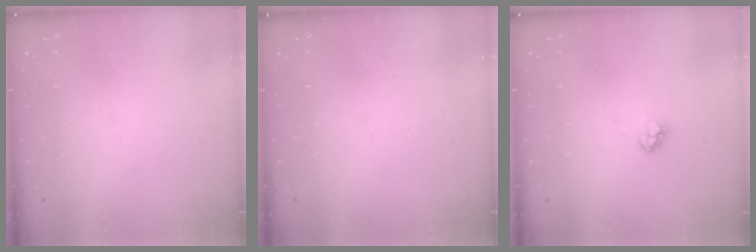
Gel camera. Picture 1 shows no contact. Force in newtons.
{"total": 0.0}
{"total": 2.9, "press": 2.9, "slide": 0.7}